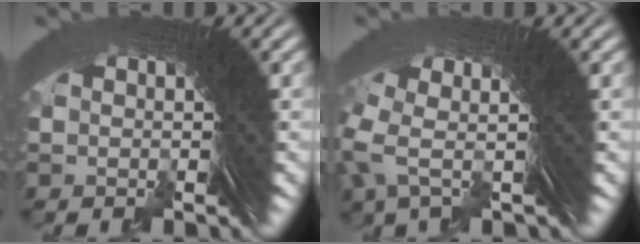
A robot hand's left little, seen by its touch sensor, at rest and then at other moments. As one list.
[{"total": 6.8, "force": [2.5, 2.4, 5.9], "torque": [-0.102, 0.015, 0.027]}]